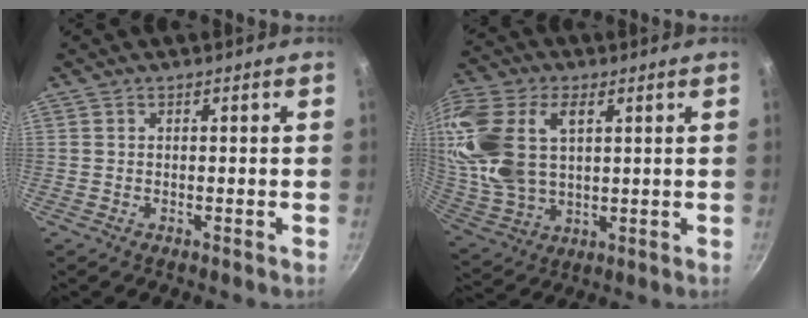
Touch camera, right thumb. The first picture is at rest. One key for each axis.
{"total": 21.2, "fx": 6.0, "fy": 13.4, "fz": 15.4, "tx": -0.334, "ty": -0.008, "tz": 0.120}